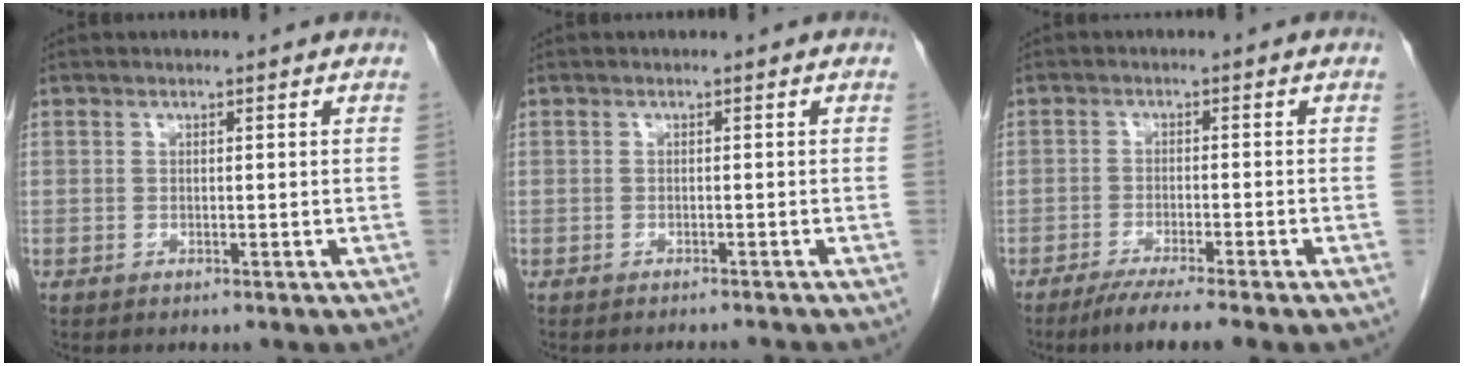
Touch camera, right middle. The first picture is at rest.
{"total": 2.2, "force": [-2.1, -0.6, 0.3], "torque": [0.000, -0.005, -0.027]}
{"total": 6.3, "force": [-4.8, -0.7, 4.0], "torque": [-0.058, -0.016, -0.080]}